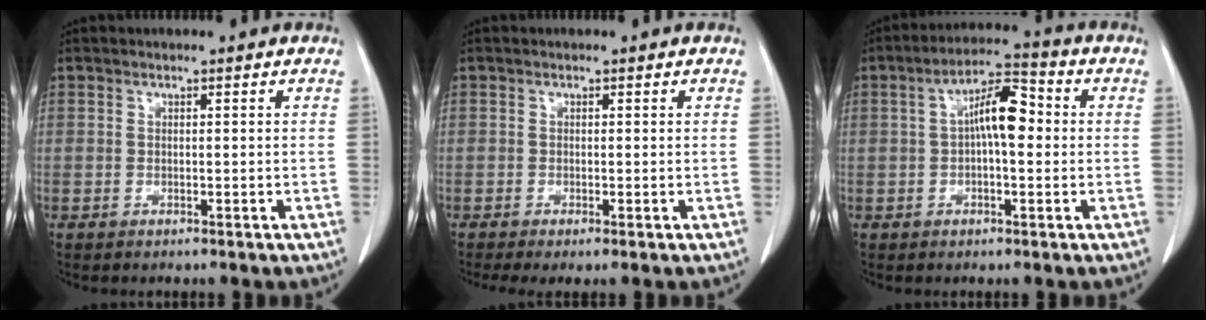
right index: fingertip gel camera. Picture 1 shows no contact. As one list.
[{"total": 2.3, "force": [-0.9, 0.5, 2.0], "torque": [-0.036, -0.007, -0.013]}, {"total": 7.8, "force": [0.7, 2.4, 7.4], "torque": [-0.134, 0.027, 0.006]}]